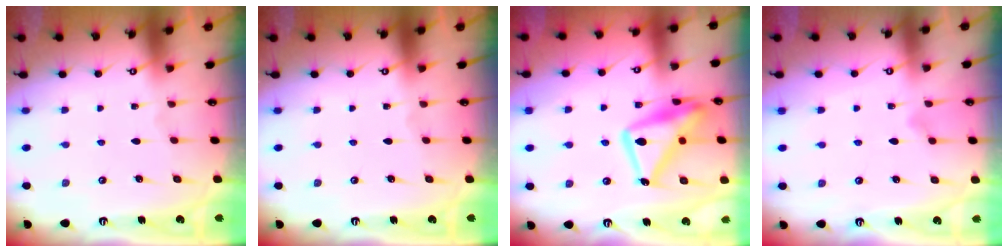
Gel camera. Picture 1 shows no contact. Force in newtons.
{"total": 0.0}
{"total": 17.6, "press": 17.5, "slide": 1.3}
{"total": 6.6, "press": 6.6, "slide": 0.3}